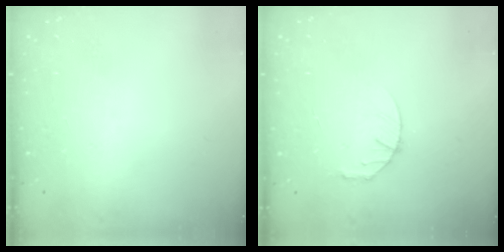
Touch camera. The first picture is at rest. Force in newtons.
{"total": 3.6, "press": 3.6, "slide": 0.5}